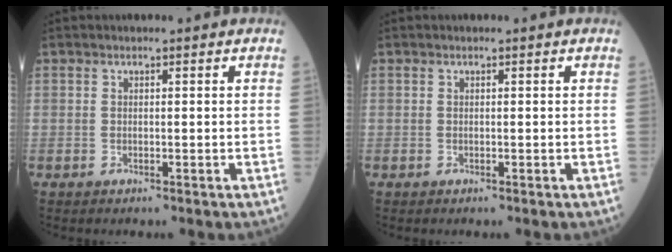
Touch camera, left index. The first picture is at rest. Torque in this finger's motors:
{"motor_torque": [0.00, 0.00, -0.01, 0.00]}